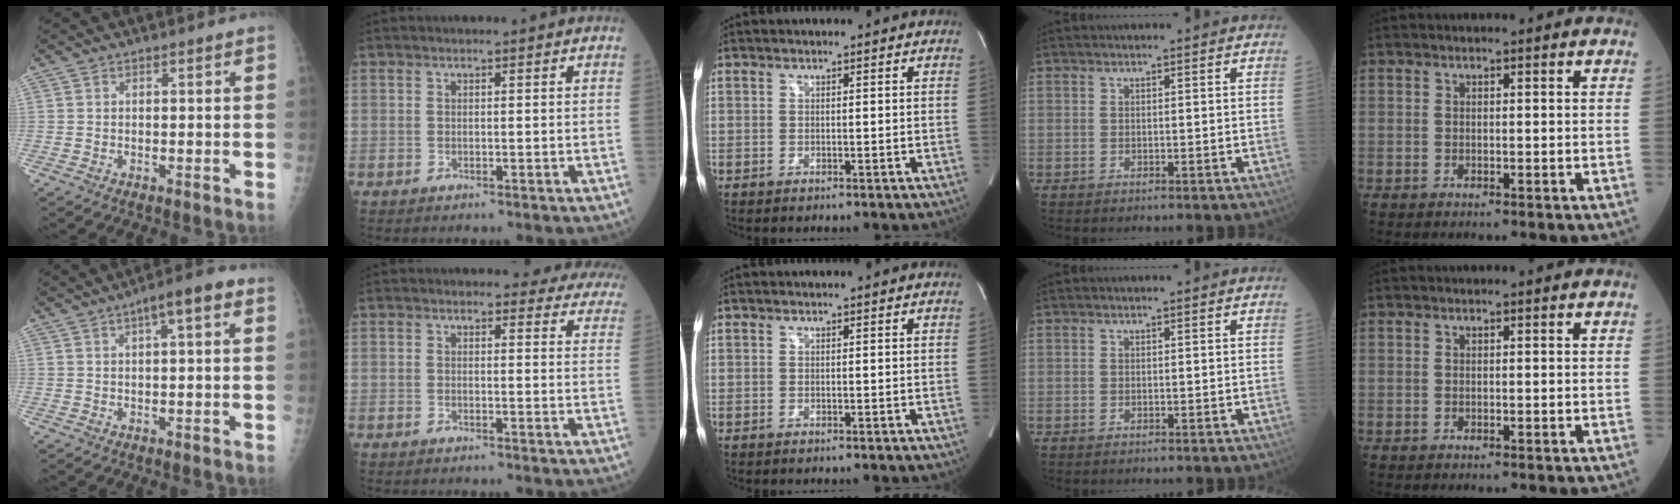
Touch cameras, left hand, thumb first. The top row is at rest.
{"thumb": {"total": 6.1, "force": [2.2, 1.7, 5.5], "torque": [-0.081, 0.018, 0.025]}, "index": {"total": 11.7, "force": [11.2, 3.3, 1.1], "torque": [0.040, -0.049, 0.078]}}